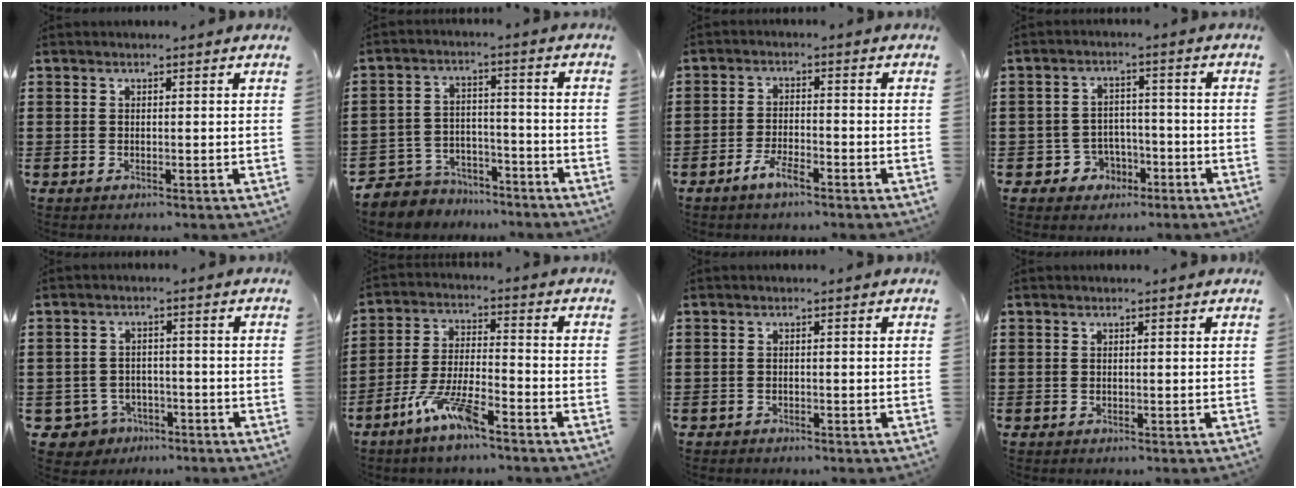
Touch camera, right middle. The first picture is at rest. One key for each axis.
{"total": 5.6, "fx": -5.3, "fy": 1.9, "fz": -0.2, "tx": -0.015, "ty": 0.009, "tz": -0.115}
{"total": 3.7, "fx": -2.7, "fy": 1.0, "fz": 2.3, "tx": -0.053, "ty": 0.003, "tz": -0.056}
{"total": 4.3, "fx": -2.6, "fy": 3.4, "fz": 0.8, "tx": -0.025, "ty": 0.012, "tz": -0.052}
{"total": 3.7, "fx": -2.9, "fy": 2.1, "fz": 0.7, "tx": -0.043, "ty": -0.004, "tz": -0.067}
{"total": 7.9, "fx": -5.7, "fy": 1.3, "fz": 5.4, "tx": -0.126, "ty": -0.006, "tz": -0.111}
{"total": 0.8, "fx": -0.7, "fy": 0.4, "fz": 0.0, "tx": 0.000, "ty": 0.003, "tz": -0.016}
{"total": 0.0}